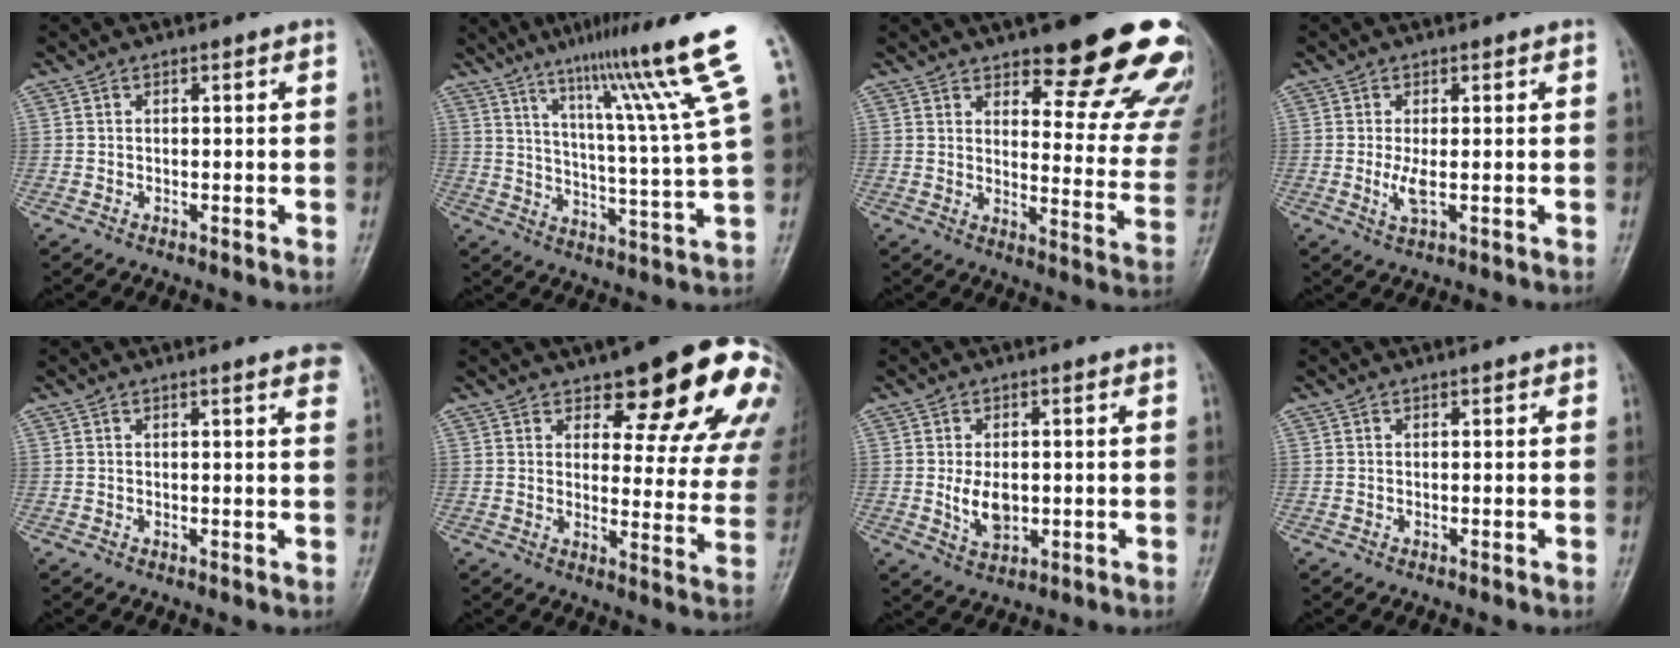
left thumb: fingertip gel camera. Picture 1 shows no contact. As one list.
[{"total": 18.8, "force": [10.8, -0.3, 15.4], "torque": [-0.216, -0.053, 0.157]}, {"total": 21.5, "force": [15.2, 6.6, 13.7], "torque": [-0.121, -0.089, 0.186]}, {"total": 2.9, "force": [0.0, 1.1, 2.7], "torque": [-0.059, -0.009, 0.001]}, {"total": 4.6, "force": [3.3, 0.8, 3.0], "torque": [-0.026, -0.004, 0.027]}, {"total": 19.0, "force": [12.1, 7.0, 12.9], "torque": [-0.109, -0.062, 0.142]}, {"total": 5.6, "force": [-0.1, 3.7, 4.2], "torque": [-0.063, -0.009, 0.005]}, {"total": 0.9, "force": [0.5, 0.5, 0.5], "torque": [0.001, 0.000, 0.001]}]